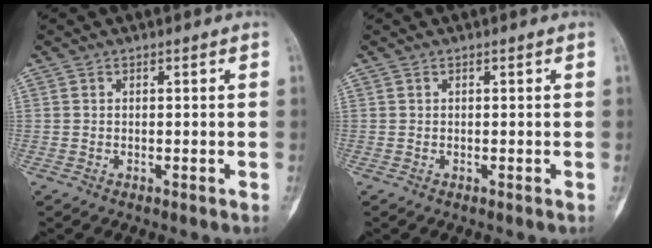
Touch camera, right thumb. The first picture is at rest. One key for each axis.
{"total": 0.0}